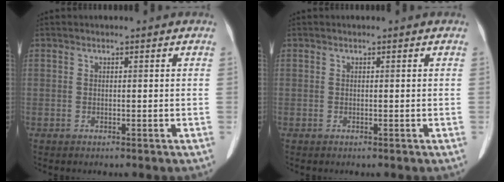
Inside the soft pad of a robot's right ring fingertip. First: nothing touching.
{"total": 0.0}